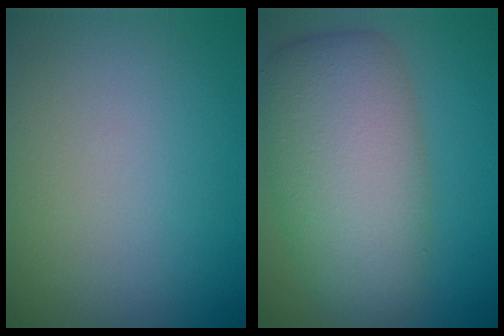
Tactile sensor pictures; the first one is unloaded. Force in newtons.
{"total": 8.8, "press": 8.8, "slide": 0.4}